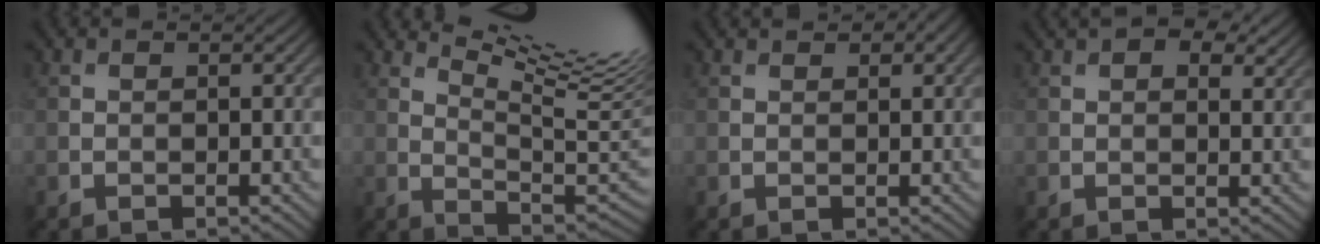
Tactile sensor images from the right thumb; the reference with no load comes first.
{"total": 15.4, "force": [9.7, 3.1, 11.5], "torque": [-0.169, 0.007, 0.145]}
{"total": 3.0, "force": [2.1, 1.5, 1.6], "torque": [-0.027, 0.002, 0.032]}
{"total": 6.9, "force": [4.2, 3.6, 4.0], "torque": [-0.065, 0.007, 0.061]}